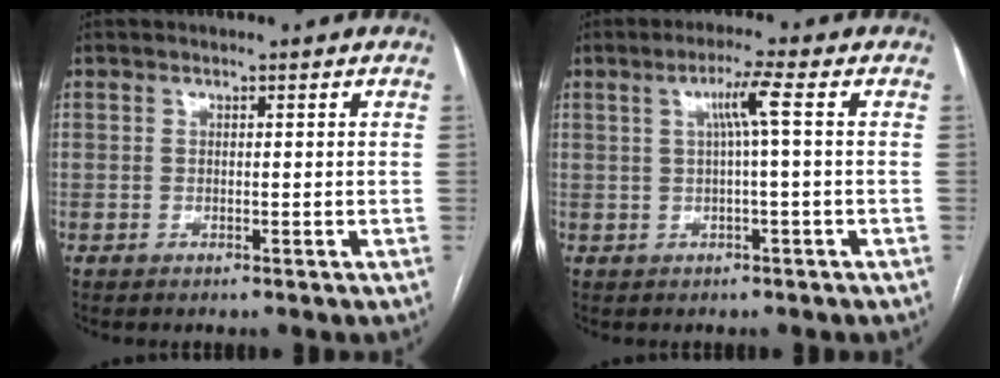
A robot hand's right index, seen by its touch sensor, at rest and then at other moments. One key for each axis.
{"total": 3.9, "fx": 0.6, "fy": -0.8, "fz": 3.7, "tx": -0.070, "ty": 0.008, "tz": 0.013}